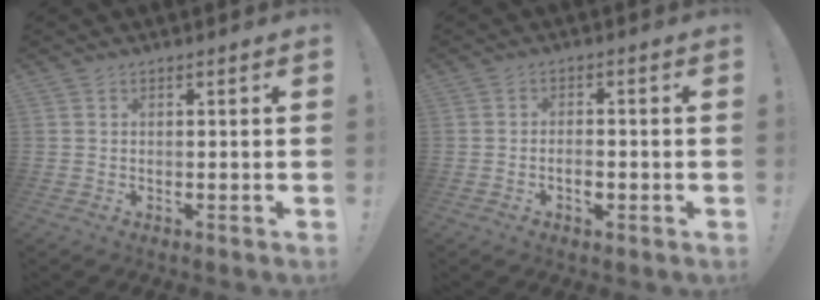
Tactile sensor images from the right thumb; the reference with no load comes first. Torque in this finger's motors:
{"motor_torque": [-0.05, 0.00, 0.10, 0.06, -0.07]}